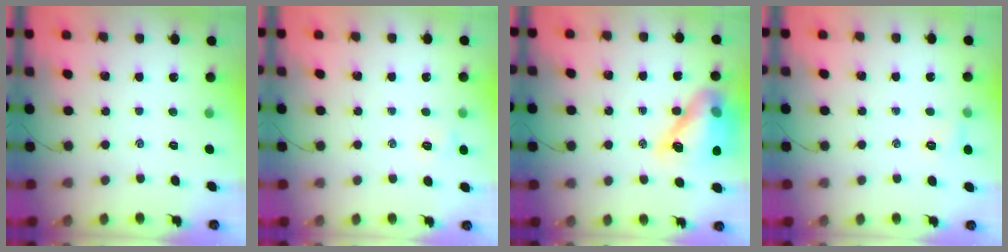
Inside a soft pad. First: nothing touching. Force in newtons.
{"total": 3.5, "press": 3.3, "slide": 1.0}
{"total": 15.4, "press": 14.9, "slide": 4.0}
{"total": 5.2, "press": 5.0, "slide": 1.5}